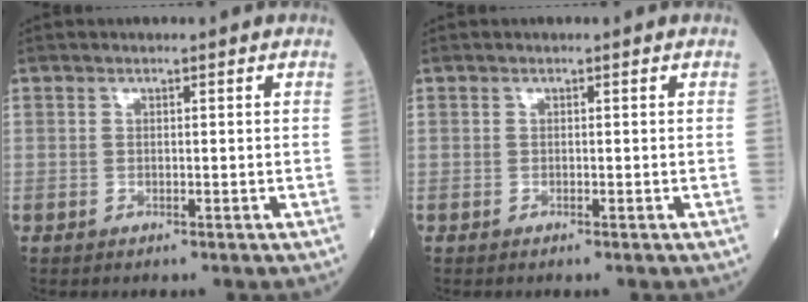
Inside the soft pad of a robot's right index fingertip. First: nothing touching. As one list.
[{"total": 0.0}]